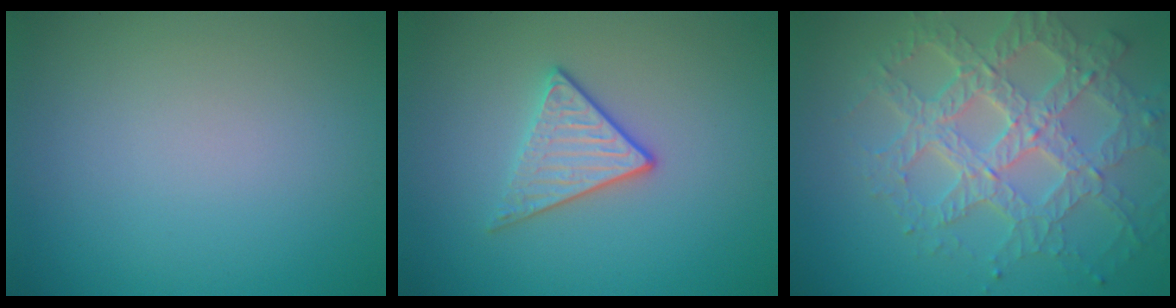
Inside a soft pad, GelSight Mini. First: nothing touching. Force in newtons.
{"total": 2.9, "press": 2.6, "slide": 1.4}
{"total": 7.8, "press": 5.5, "slide": 5.5}